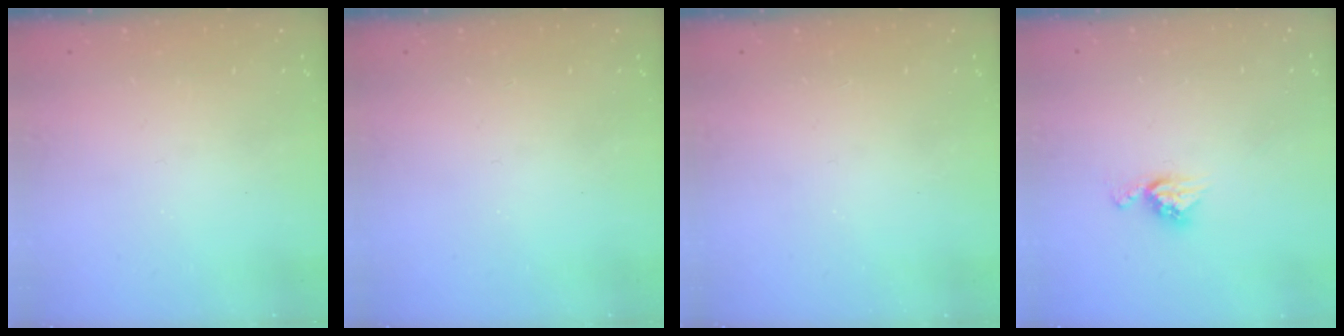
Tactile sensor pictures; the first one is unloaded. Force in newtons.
{"total": 0.0}
{"total": 1.7, "press": 1.7, "slide": 0.2}
{"total": 7.1, "press": 7.1, "slide": 0.3}